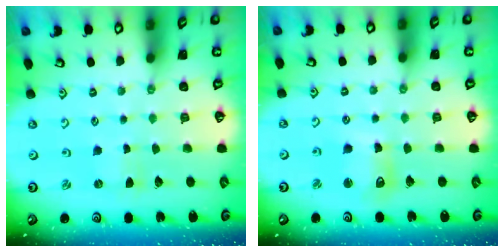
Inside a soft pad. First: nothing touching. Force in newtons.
{"total": 8.9, "press": 8.8, "slide": 1.7}